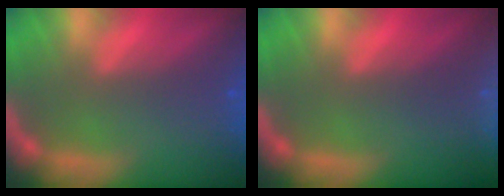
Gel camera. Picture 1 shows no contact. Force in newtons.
{"total": 9.0}